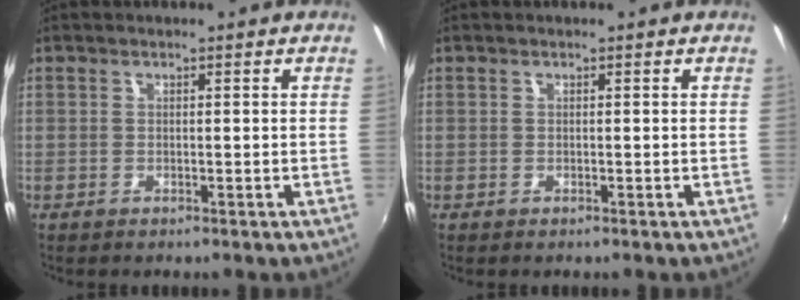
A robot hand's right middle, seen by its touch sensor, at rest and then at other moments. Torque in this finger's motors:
{"motor_torque": [-0.01, -0.28, 0.03, 0.00]}